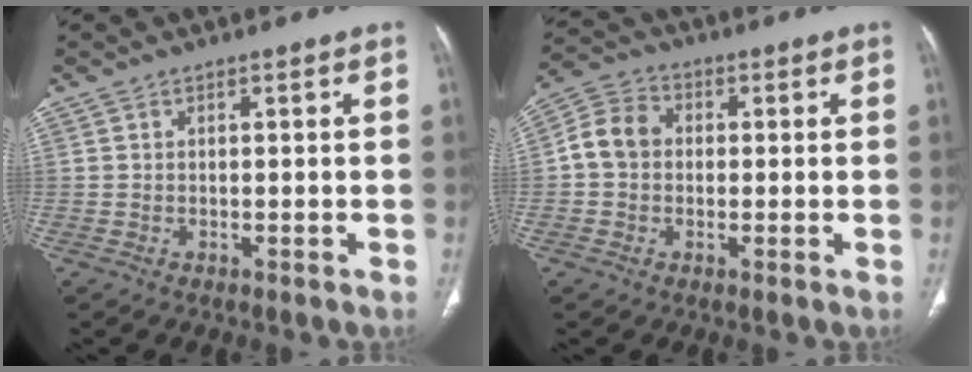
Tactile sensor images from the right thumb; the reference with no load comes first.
{"total": 7.2, "force": [0.1, 6.0, 3.9], "torque": [-0.062, 0.023, -0.011]}